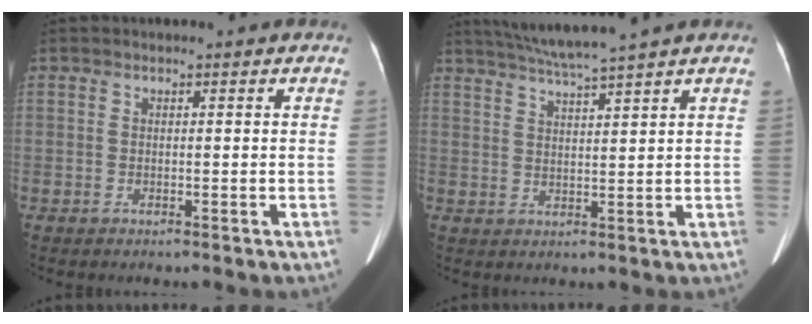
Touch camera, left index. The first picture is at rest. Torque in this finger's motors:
{"motor_torque": [0.43, -0.65, 0.06, 0.08]}